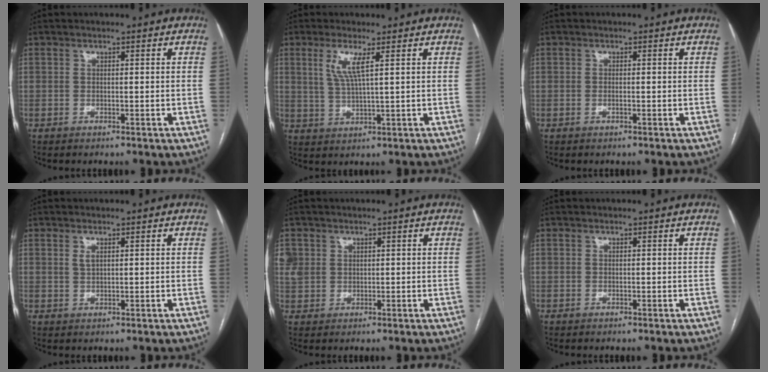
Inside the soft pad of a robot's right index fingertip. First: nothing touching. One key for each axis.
{"total": 4.7, "fx": 2.0, "fy": 0.1, "fz": 4.3, "tx": -0.096, "ty": -0.003, "tz": 0.043}
{"total": 0.6, "fx": -0.2, "fy": 0.1, "fz": 0.6, "tx": -0.014, "ty": -0.002, "tz": -0.003}
{"total": 1.2, "fx": 0.6, "fy": 0.4, "fz": 0.9, "tx": -0.019, "ty": 0.000, "tz": 0.014}
{"total": 5.8, "fx": 1.9, "fy": 5.2, "fz": 1.9, "tx": -0.062, "ty": 0.015, "tz": 0.047}
{"total": 0.0}